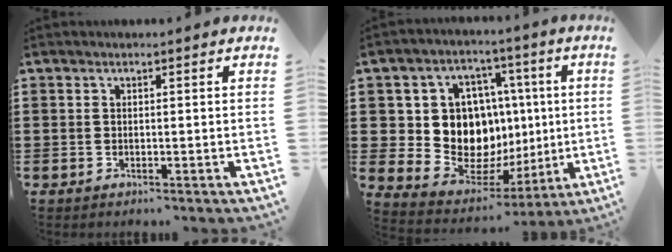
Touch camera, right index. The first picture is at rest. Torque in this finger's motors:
{"motor_torque": [1.53, -0.61, 1.05, 0.21]}